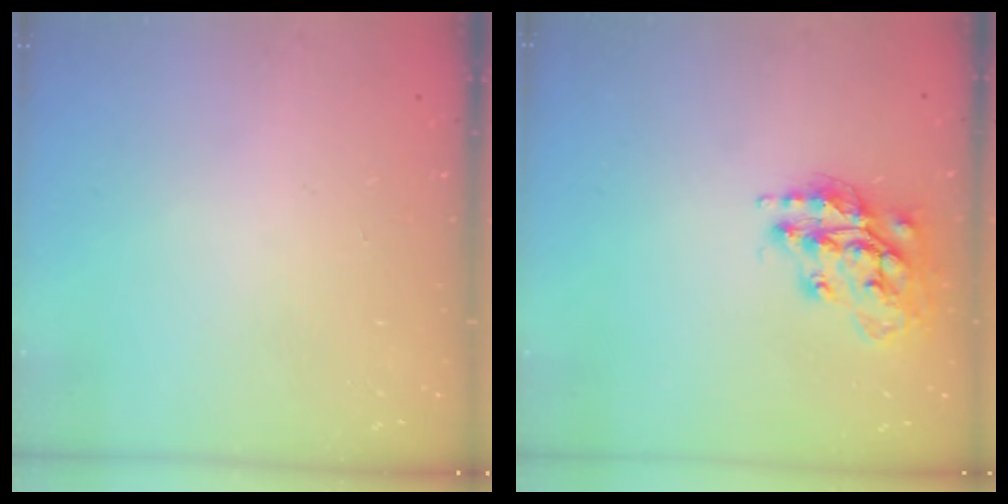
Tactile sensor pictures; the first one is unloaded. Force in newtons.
{"total": 15.4, "press": 15.3, "slide": 1.1}